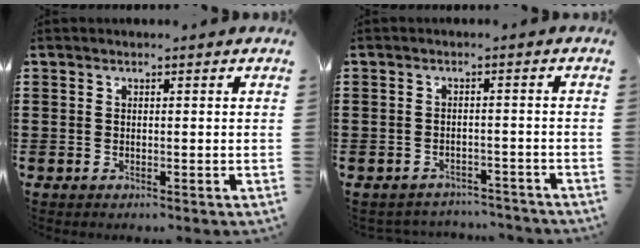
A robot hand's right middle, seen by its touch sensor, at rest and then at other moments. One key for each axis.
{"total": 2.3, "fx": -2.3, "fy": 0.4, "fz": 0.0, "tx": -0.007, "ty": 0.000, "tz": -0.050}